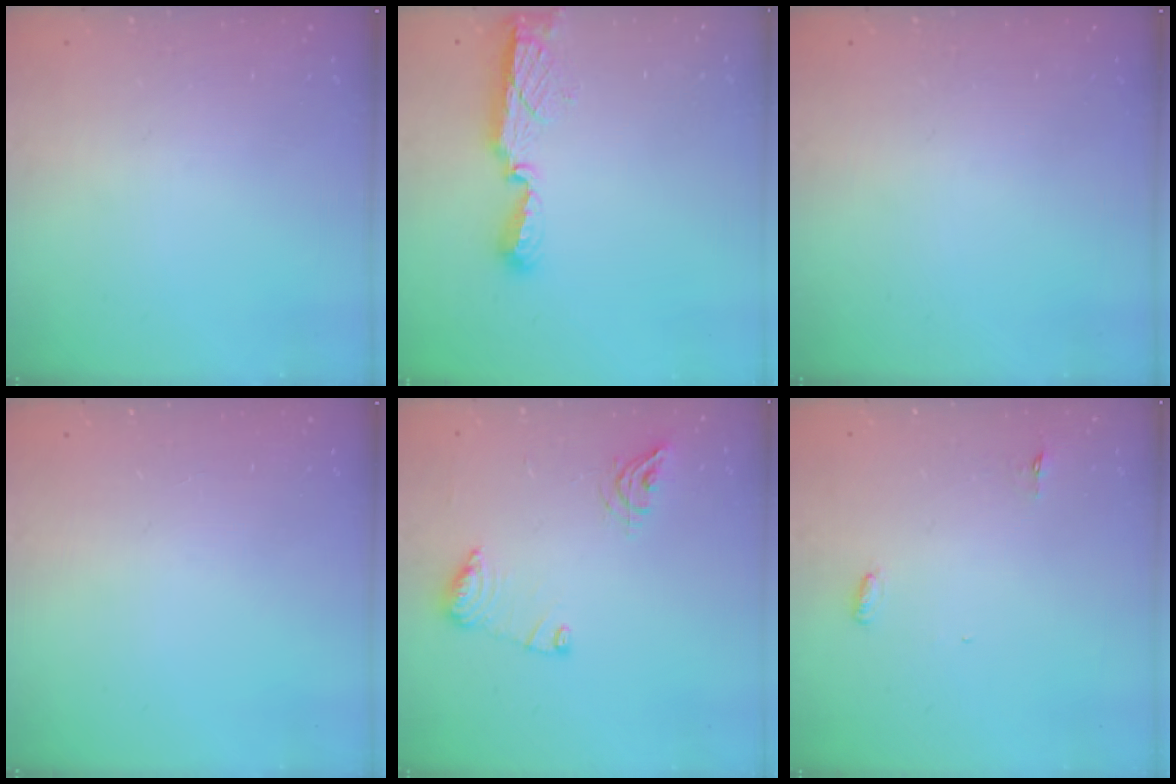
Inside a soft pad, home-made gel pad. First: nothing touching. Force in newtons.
{"total": 7.6, "press": 7.6, "slide": 0.2}
{"total": 0.0}
{"total": 0.0}
{"total": 10.7, "press": 10.6, "slide": 1.1}
{"total": 3.0, "press": 2.8, "slide": 0.9}